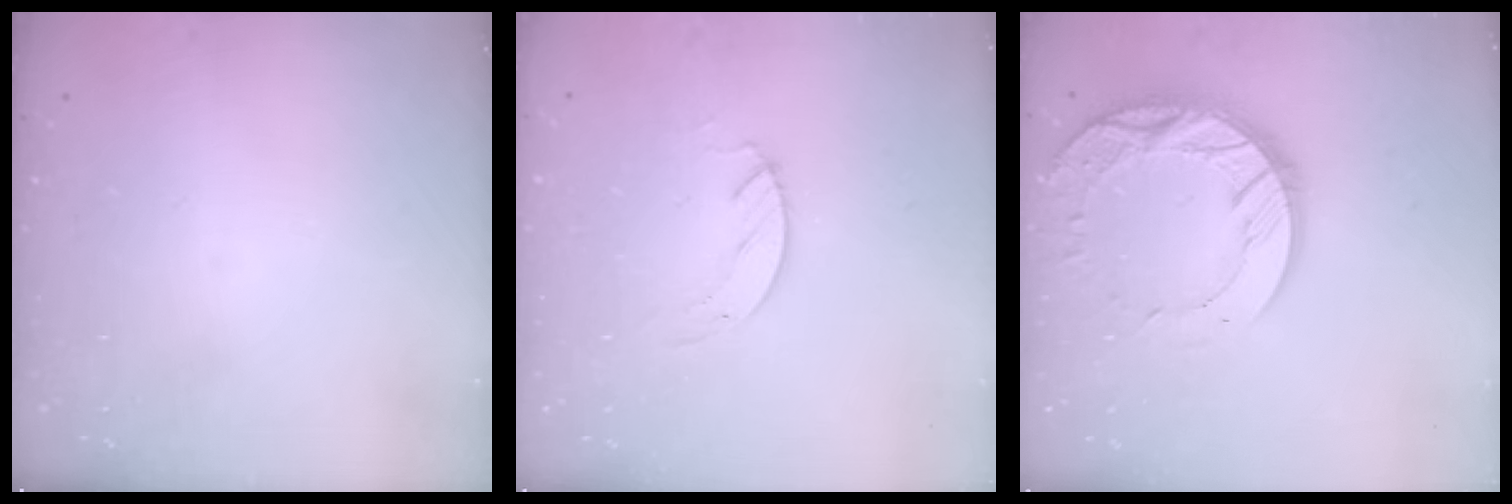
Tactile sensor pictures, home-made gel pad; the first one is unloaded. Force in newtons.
{"total": 3.1, "press": 3.1, "slide": 0.3}
{"total": 16.6, "press": 16.5, "slide": 1.3}